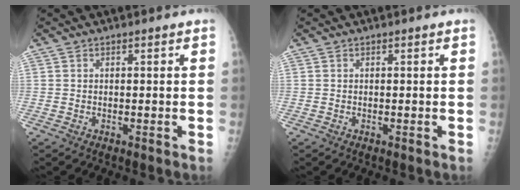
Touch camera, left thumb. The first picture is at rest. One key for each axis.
{"total": 0.0}